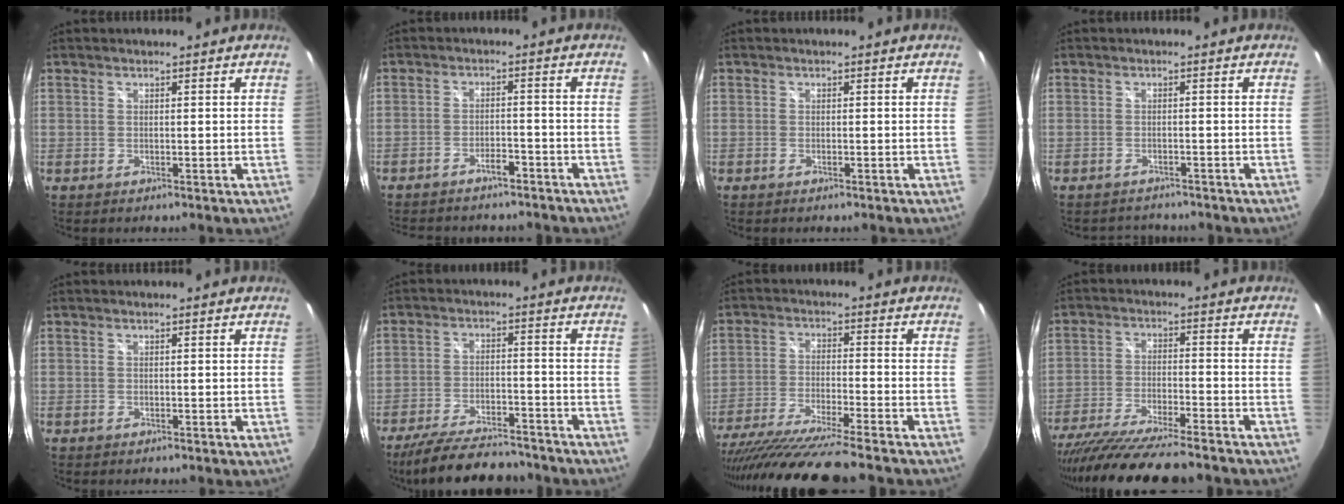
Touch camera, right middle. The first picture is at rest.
{"total": 8.7, "force": [-7.5, 3.1, 3.2], "torque": [-0.076, 0.003, -0.102]}
{"total": 0.6, "force": [-0.5, 0.2, 0.2], "torque": [-0.005, -0.002, -0.010]}
{"total": 3.1, "force": [-2.9, 1.2, 0.1], "torque": [-0.008, 0.007, -0.044]}
{"total": 0.0}
{"total": 17.5, "force": [-14.9, 4.9, 7.8], "torque": [-0.160, -0.018, -0.225]}
{"total": 16.8, "force": [-14.4, -0.4, 8.6], "torque": [-0.174, -0.045, -0.248]}
{"total": 17.8, "force": [-15.4, 1.8, 8.7], "torque": [-0.172, -0.044, -0.254]}